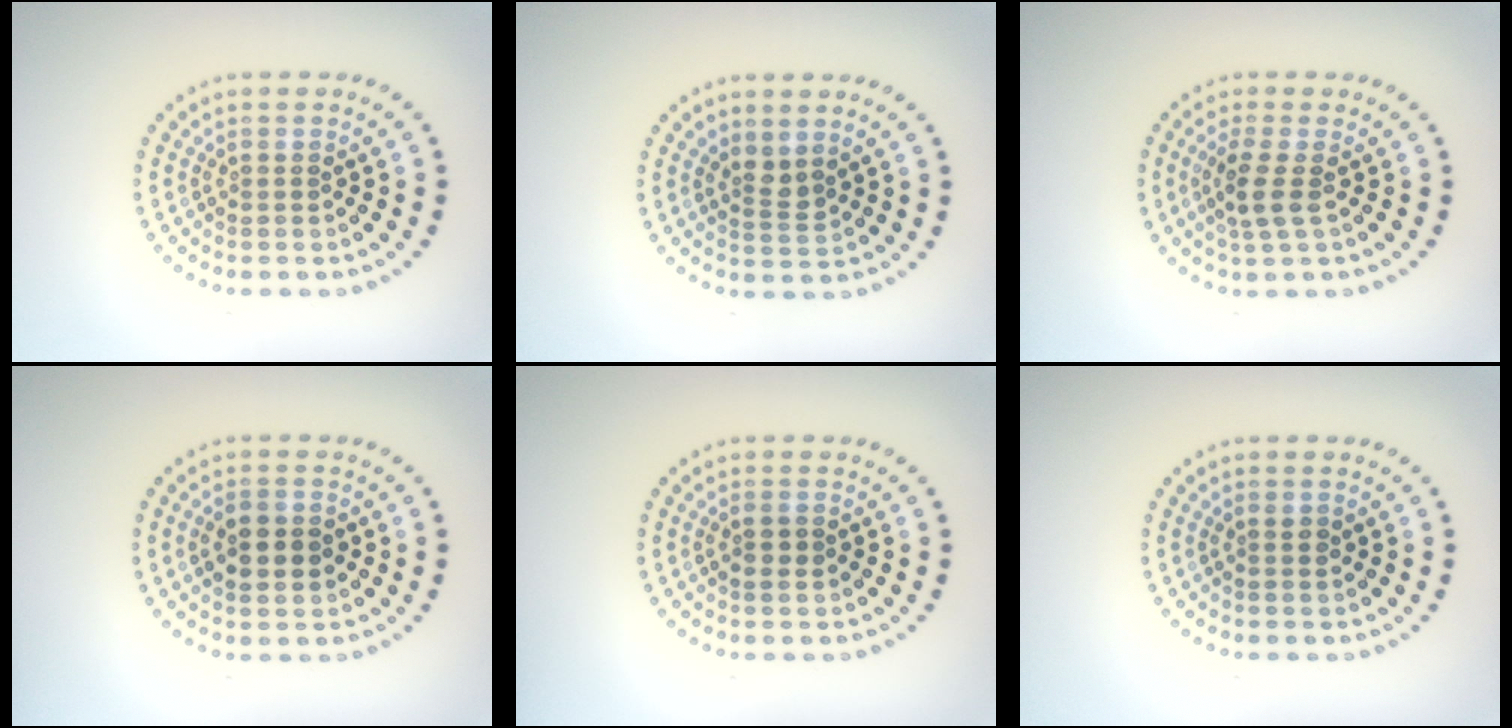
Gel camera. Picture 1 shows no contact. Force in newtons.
{"total": 1.7, "press": 1.3, "slide": 1.1}
{"total": 2.5, "press": 2.0, "slide": 1.4}
{"total": 3.0, "press": 3.0, "slide": 0.1}
{"total": 1.2, "press": 1.2, "slide": 0.3}
{"total": 0.8, "press": 0.8, "slide": 0.3}